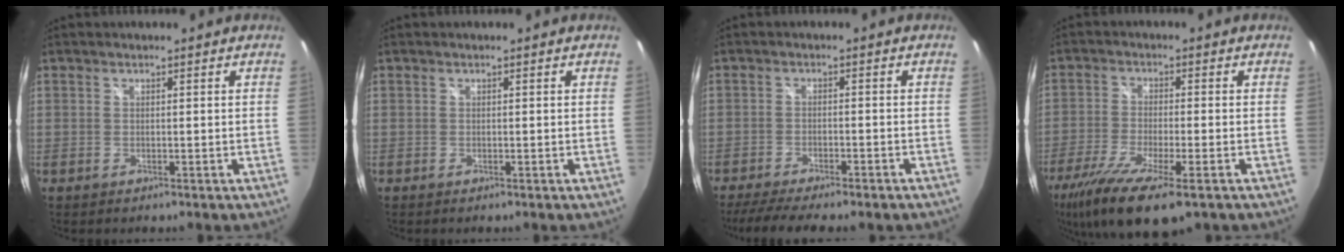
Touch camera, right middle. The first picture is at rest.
{"total": 0.0}
{"total": 10.9, "force": [-9.2, 1.5, 5.7], "torque": [-0.125, -0.028, -0.138]}
{"total": 14.2, "force": [-9.0, 3.3, 10.5], "torque": [-0.221, -0.057, -0.161]}